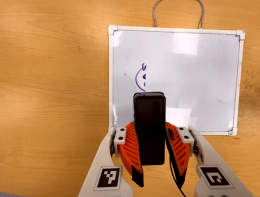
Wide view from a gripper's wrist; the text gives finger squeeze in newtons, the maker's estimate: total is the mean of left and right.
{"total": 9.0, "left": 7.7, "right": 10.3}